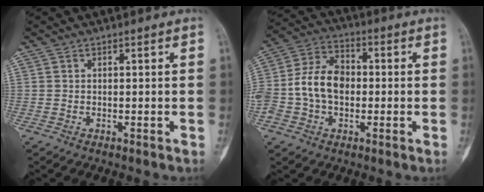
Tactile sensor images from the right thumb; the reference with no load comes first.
{"total": 11.8, "force": [-1.0, 8.4, 8.2], "torque": [-0.144, 0.036, -0.027]}